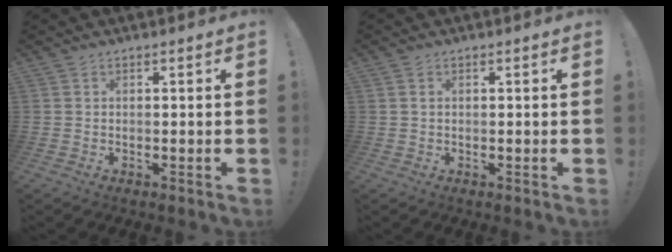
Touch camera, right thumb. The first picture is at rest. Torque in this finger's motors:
{"motor_torque": [-0.02, -0.50, -0.12, 0.37, 0.07]}